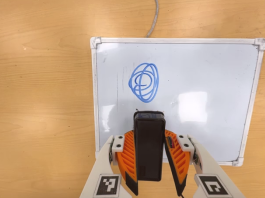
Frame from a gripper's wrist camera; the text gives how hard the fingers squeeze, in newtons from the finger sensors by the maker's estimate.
{"total": 6.7, "left": 4.8, "right": 8.6}